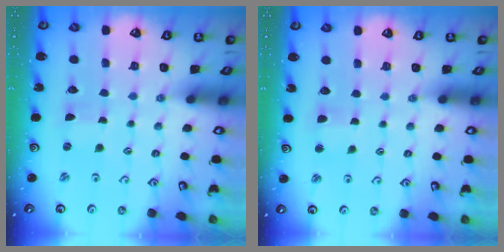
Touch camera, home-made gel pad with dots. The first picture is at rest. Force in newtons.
{"total": 2.8, "press": 2.8, "slide": 0.2}